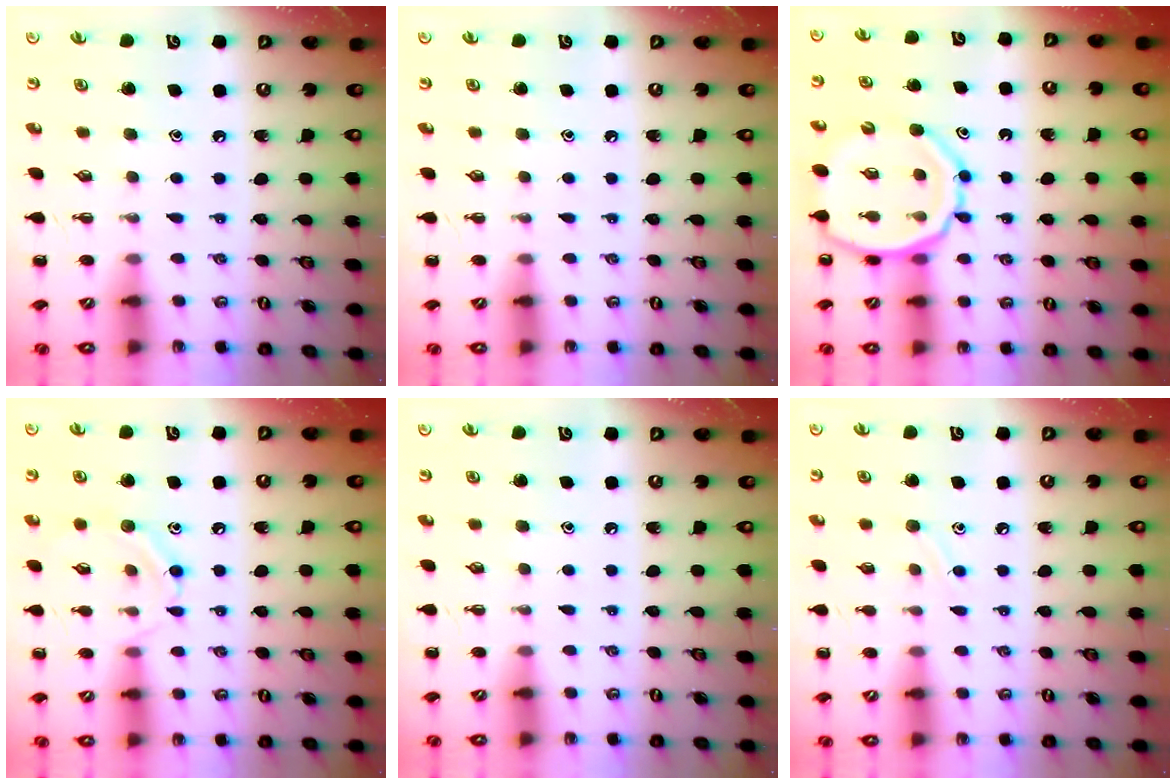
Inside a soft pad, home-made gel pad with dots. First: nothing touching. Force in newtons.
{"total": 0.0}
{"total": 11.5, "press": 11.0, "slide": 3.5}
{"total": 8.2, "press": 8.2, "slide": 0.8}
{"total": 0.0}
{"total": 5.7, "press": 5.5, "slide": 1.3}